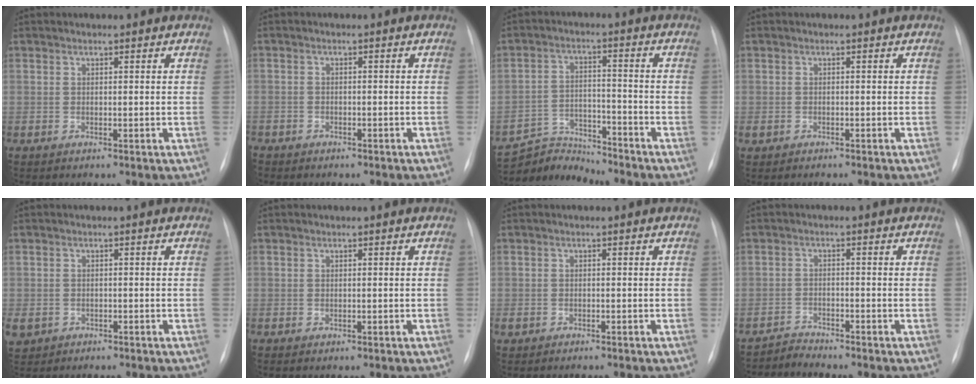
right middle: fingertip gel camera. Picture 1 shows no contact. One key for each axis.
{"total": 3.2, "fx": -2.6, "fy": 1.7, "fz": 0.9, "tx": -0.016, "ty": 0.002, "tz": -0.030}
{"total": 6.9, "fx": -6.7, "fy": 0.3, "fz": -1.3, "tx": 0.015, "ty": 0.008, "tz": -0.121}
{"total": 1.7, "fx": -1.3, "fy": 0.6, "fz": 0.8, "tx": -0.014, "ty": -0.001, "tz": -0.014}
{"total": 4.9, "fx": -2.7, "fy": 3.7, "fz": 1.6, "tx": -0.045, "ty": 0.000, "tz": -0.040}
{"total": 0.0}
{"total": 1.8, "fx": -1.4, "fy": 0.8, "fz": 0.8, "tx": -0.016, "ty": 0.001, "tz": -0.015}
{"total": 2.3, "fx": -2.0, "fy": -0.4, "fz": -0.9, "tx": 0.023, "ty": -0.015, "tz": -0.039}